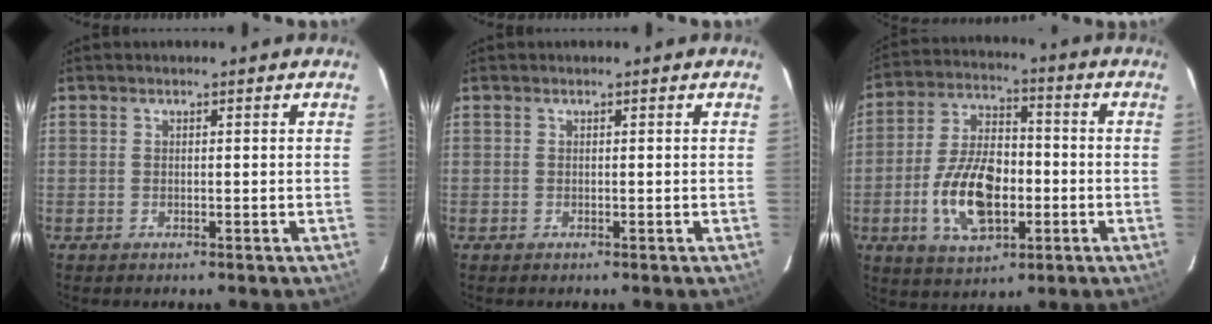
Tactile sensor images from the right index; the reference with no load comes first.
{"total": 0.0}
{"total": 14.7, "force": [-3.8, 8.1, 11.6], "torque": [-0.233, 0.008, -0.059]}